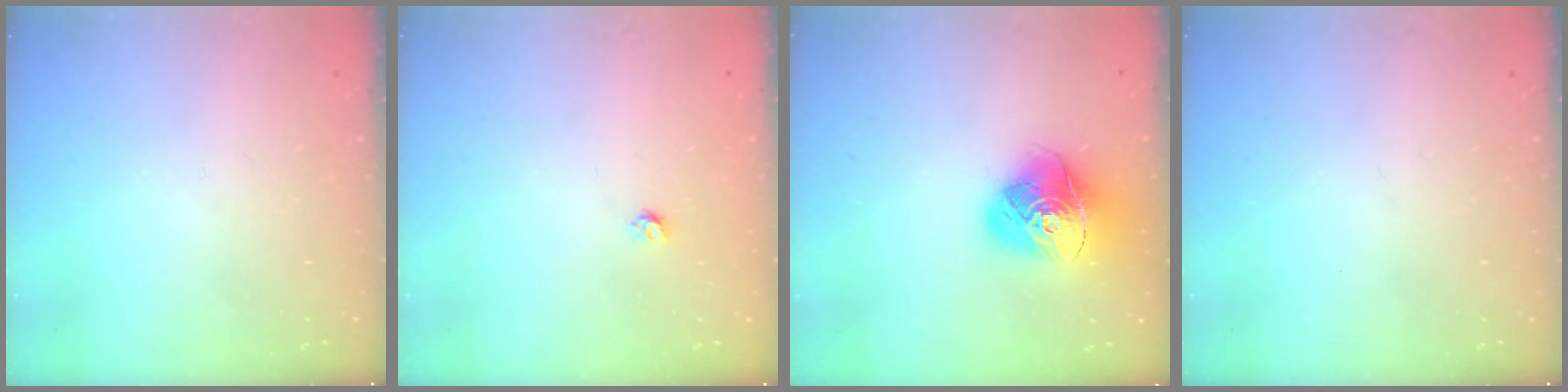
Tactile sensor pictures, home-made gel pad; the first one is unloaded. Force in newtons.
{"total": 3.2, "press": 3.2, "slide": 0.3}
{"total": 16.4, "press": 16.3, "slide": 1.8}
{"total": 0.0}